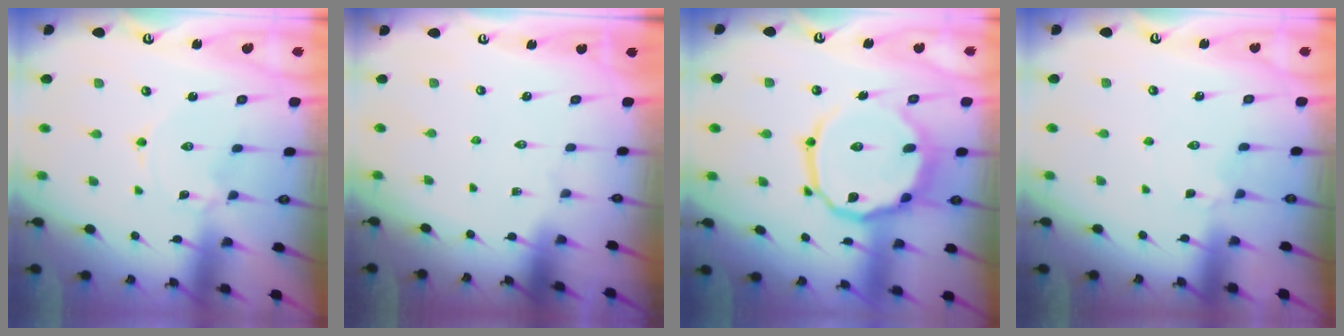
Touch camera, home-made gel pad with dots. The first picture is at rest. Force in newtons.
{"total": 0.0}
{"total": 15.9, "press": 15.8, "slide": 1.7}
{"total": 2.1, "press": 2.0, "slide": 0.6}